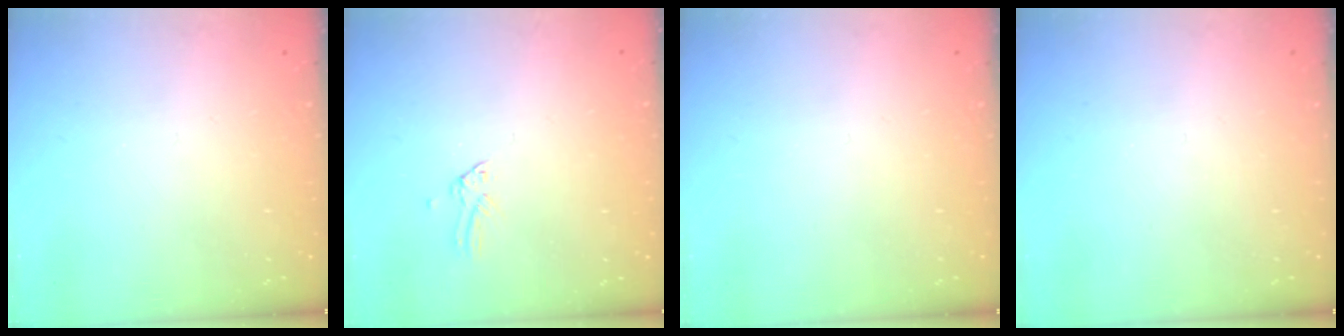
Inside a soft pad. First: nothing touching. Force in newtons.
{"total": 0.0}
{"total": 0.0}
{"total": 0.0}